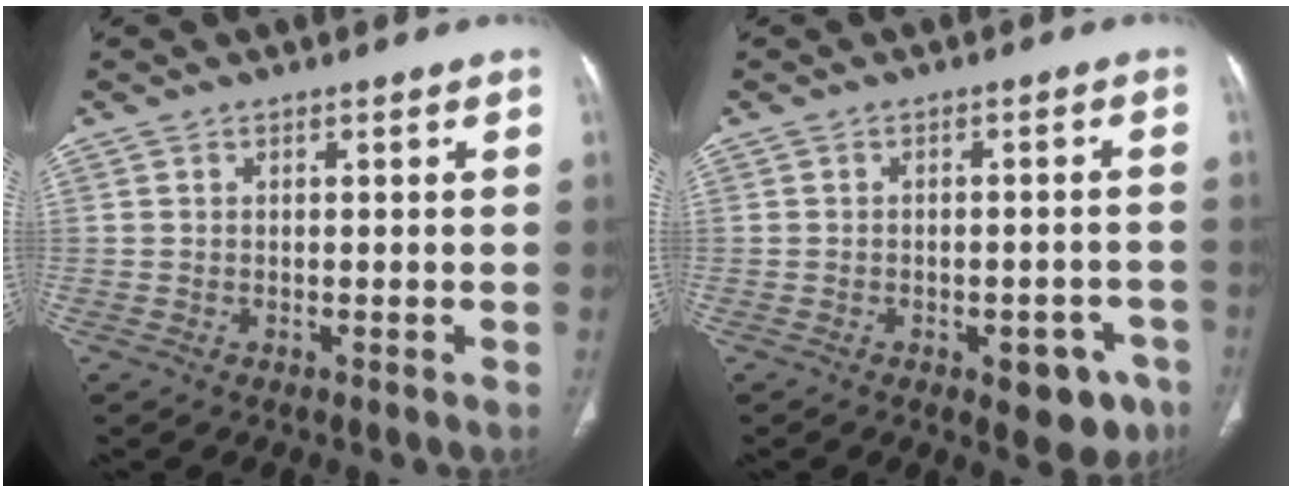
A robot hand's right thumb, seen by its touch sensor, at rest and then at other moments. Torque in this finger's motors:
{"motor_torque": [1.63, 0.38, -0.16, 0.06, 0.09]}